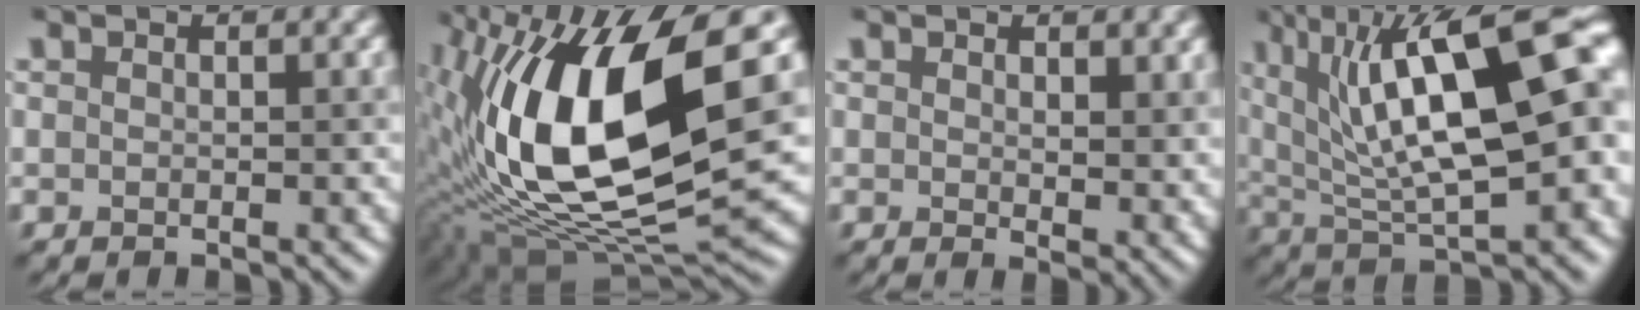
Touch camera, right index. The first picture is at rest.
{"total": 17.0, "force": [2.8, 7.8, 14.8], "torque": [-0.294, 0.001, 0.041]}
{"total": 2.9, "force": [1.2, 1.2, 2.3], "torque": [-0.031, -0.010, 0.024]}
{"total": 16.1, "force": [4.8, 6.1, 14.0], "torque": [-0.226, 0.011, 0.078]}